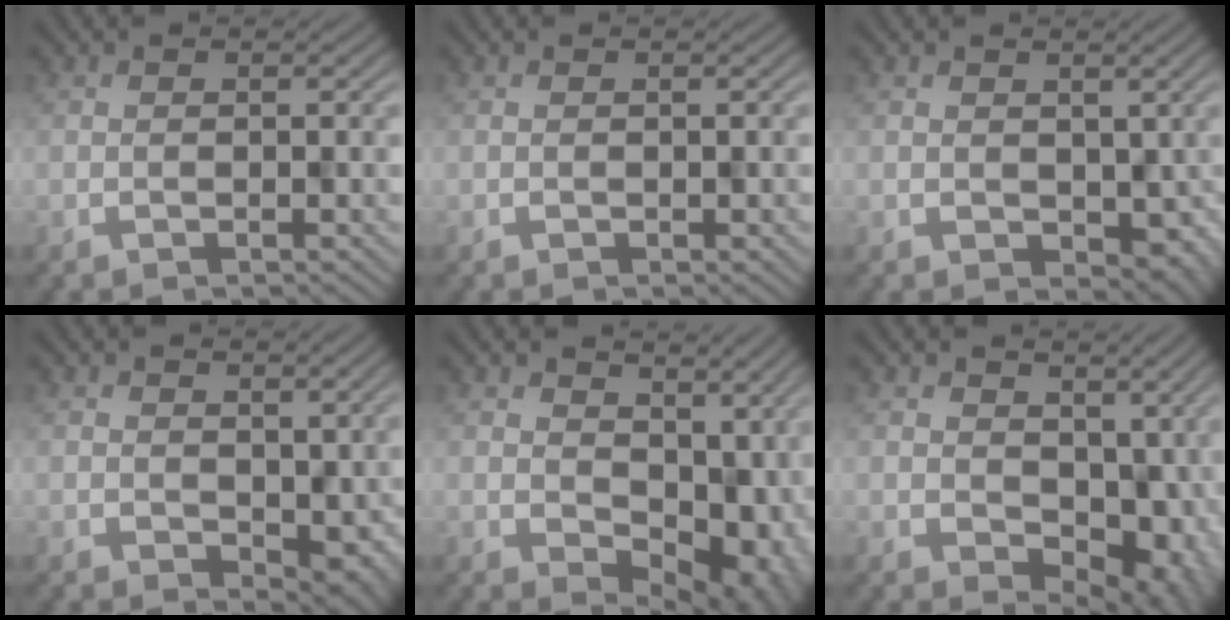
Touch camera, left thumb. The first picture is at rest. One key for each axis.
{"total": 0.0}
{"total": 3.2, "fx": -0.3, "fy": 2.6, "fz": 1.8, "tx": -0.022, "ty": -0.022, "tz": 0.010}
{"total": 3.2, "fx": 0.2, "fy": 2.5, "fz": 2.0, "tx": -0.023, "ty": -0.023, "tz": 0.015}
{"total": 10.4, "fx": 1.9, "fy": 7.3, "fz": 7.1, "tx": -0.086, "ty": -0.037, "tz": 0.049}
{"total": 8.5, "fx": 0.7, "fy": 6.2, "fz": 5.7, "tx": -0.071, "ty": -0.031, "tz": 0.026}